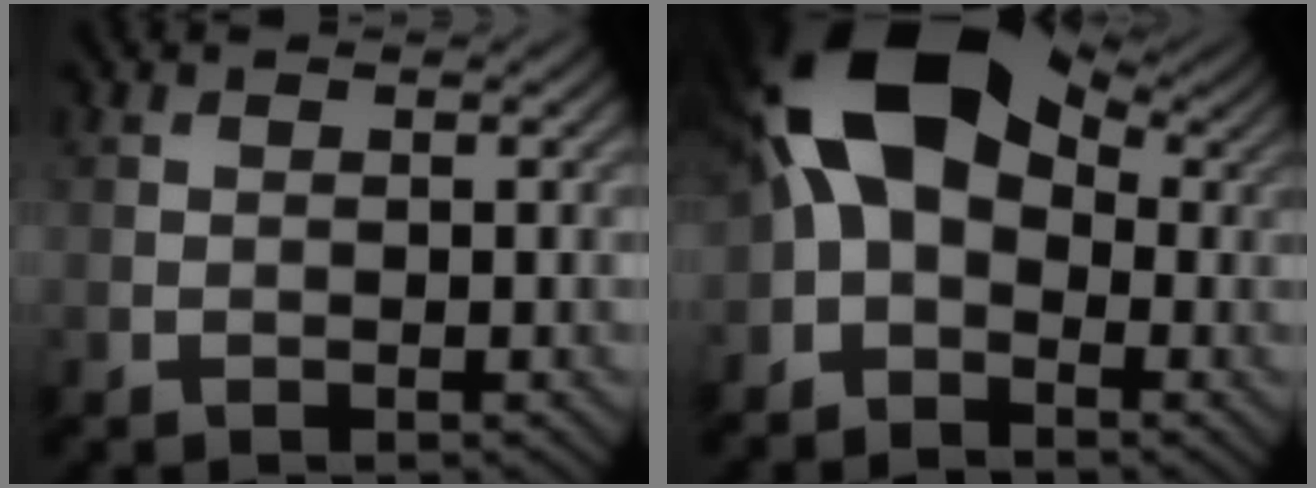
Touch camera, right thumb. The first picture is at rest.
{"total": 13.3, "force": [1.5, 8.5, 10.1], "torque": [-0.204, 0.008, 0.008]}